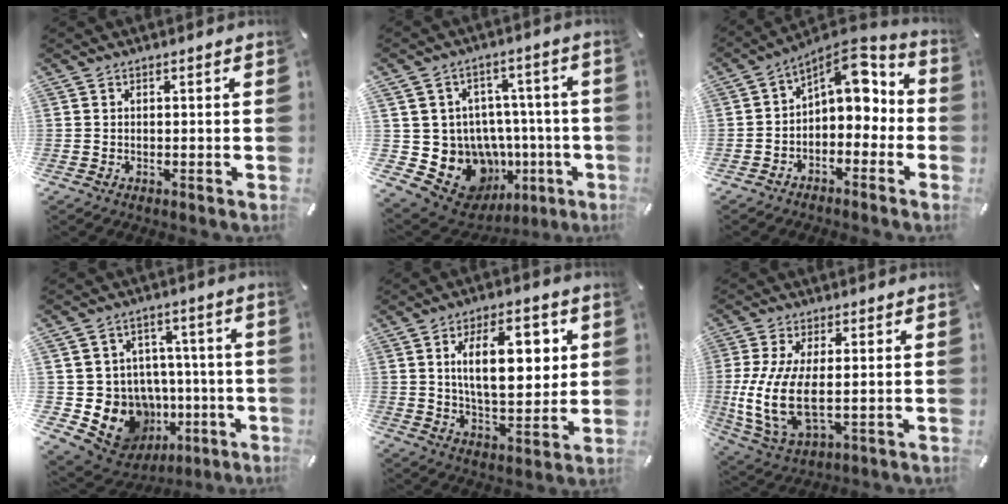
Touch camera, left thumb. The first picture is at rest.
{"total": 15.0, "force": [-5.2, 12.5, 6.3], "torque": [-0.102, 0.013, -0.057]}
{"total": 7.9, "force": [3.6, 5.3, 4.5], "torque": [-0.051, -0.042, 0.060]}
{"total": 14.5, "force": [-4.5, 12.6, 5.5], "torque": [-0.087, 0.018, -0.044]}
{"total": 16.6, "force": [4.6, 8.4, 13.5], "torque": [-0.205, 0.002, 0.070]}
{"total": 12.7, "force": [0.2, 5.6, 11.4], "torque": [-0.262, -0.023, 0.005]}